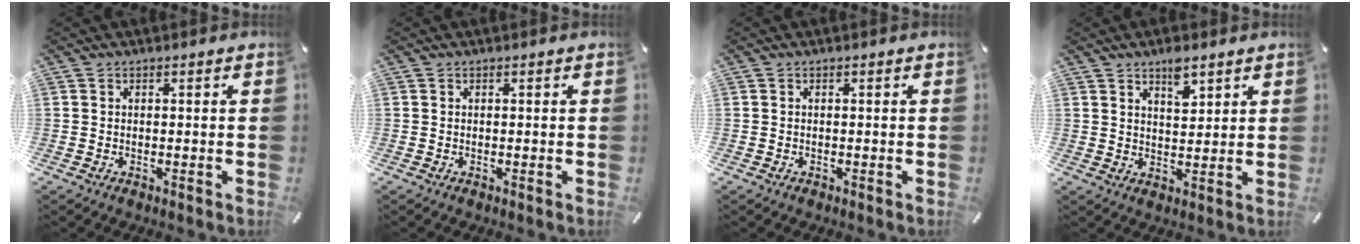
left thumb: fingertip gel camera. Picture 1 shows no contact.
{"total": 0.0}
{"total": 0.0}
{"total": 5.2, "force": [3.8, 2.3, 2.7], "torque": [-0.031, -0.021, 0.062]}